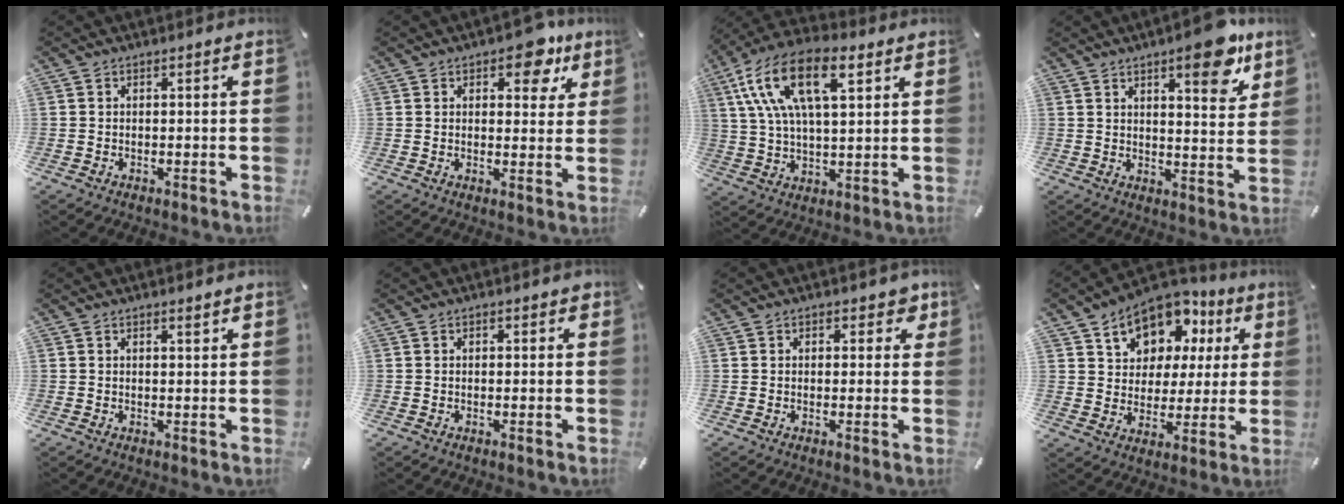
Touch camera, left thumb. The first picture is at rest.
{"total": 9.1, "force": [5.4, 4.8, 5.5], "torque": [-0.040, -0.030, 0.083]}
{"total": 17.0, "force": [7.8, 8.0, 12.9], "torque": [-0.284, -0.011, 0.132]}
{"total": 11.6, "force": [7.7, 3.3, 8.0], "torque": [-0.099, -0.045, 0.123]}
{"total": 1.1, "force": [0.9, 0.2, 0.6], "torque": [-0.011, -0.002, 0.017]}
{"total": 1.0, "force": [0.4, 0.8, 0.4], "torque": [0.000, 0.002, 0.004]}
{"total": 3.8, "force": [1.9, 2.6, 2.1], "torque": [-0.006, -0.004, 0.025]}
{"total": 11.8, "force": [6.5, 9.1, 3.7], "torque": [-0.063, -0.045, 0.119]}